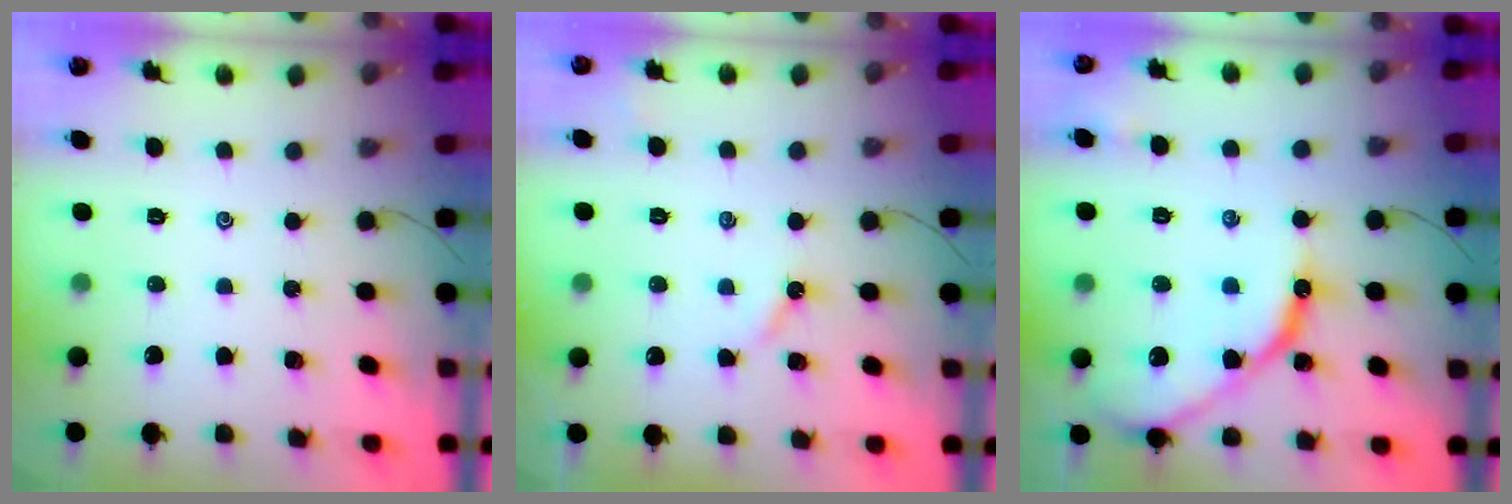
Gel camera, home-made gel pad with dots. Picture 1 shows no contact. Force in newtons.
{"total": 2.6, "press": 2.6, "slide": 0.4}
{"total": 13.2, "press": 13.1, "slide": 1.0}